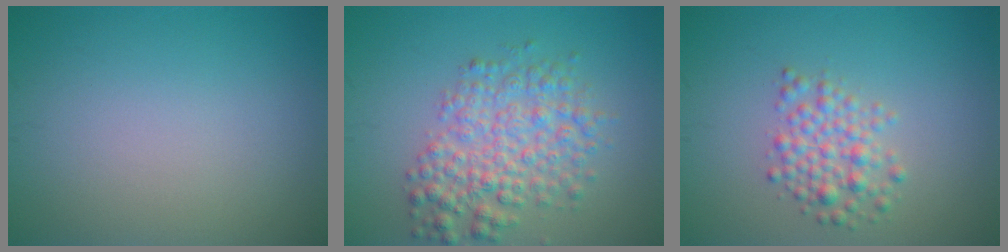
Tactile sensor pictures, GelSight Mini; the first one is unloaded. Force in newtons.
{"total": 5.2, "press": 5.2, "slide": 0.1}
{"total": 3.0, "press": 3.0, "slide": 0.2}